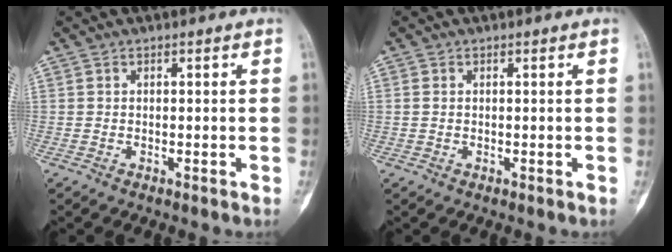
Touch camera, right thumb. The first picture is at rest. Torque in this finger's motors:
{"motor_torque": [-0.32, -0.35, -0.11, 0.41, -0.11]}